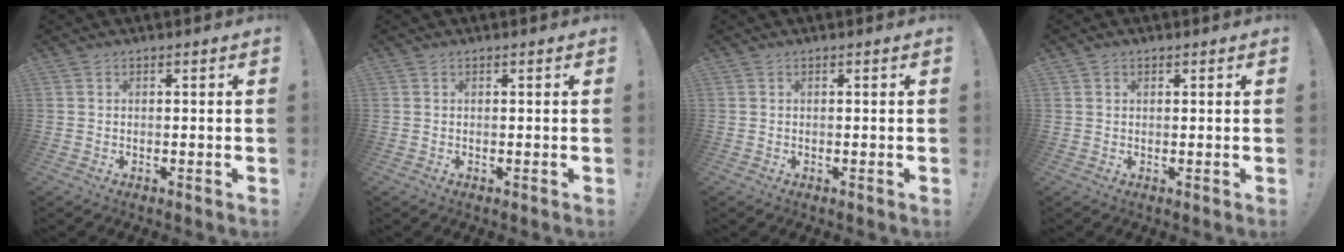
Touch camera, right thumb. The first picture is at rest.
{"total": 0.0}
{"total": 0.0}
{"total": 0.9, "force": [0.5, 0.7, 0.1], "torque": [0.007, -0.002, 0.009]}